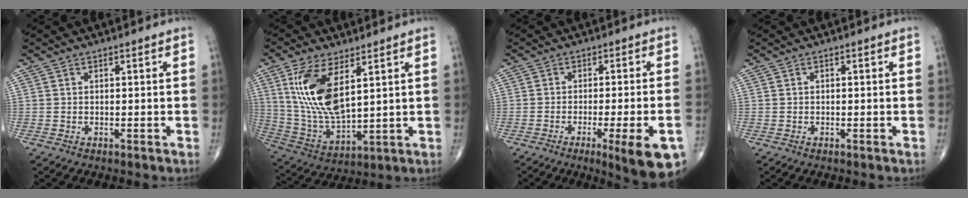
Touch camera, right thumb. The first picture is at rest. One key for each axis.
{"total": 15.1, "fx": 5.4, "fy": 6.4, "fz": 12.5, "tx": -0.250, "ty": -0.024, "tz": 0.121}
{"total": 12.8, "fx": -5.8, "fy": 2.2, "fz": 11.2, "tx": -0.112, "ty": 0.006, "tz": -0.072}
{"total": 0.0}